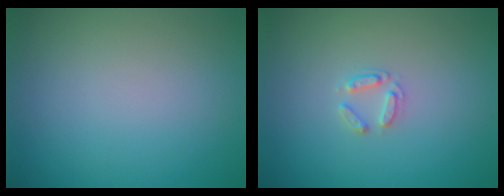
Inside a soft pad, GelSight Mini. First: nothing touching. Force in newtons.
{"total": 1.5, "press": 1.4, "slide": 0.2}